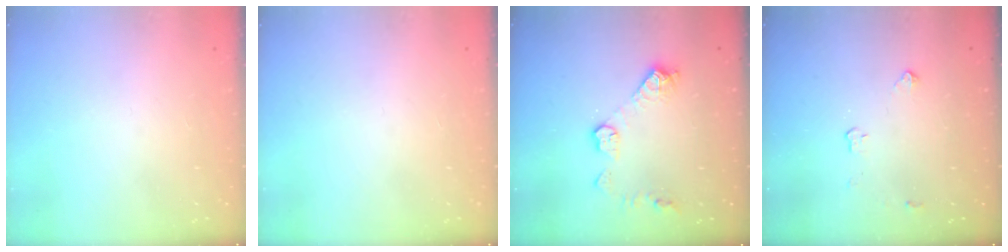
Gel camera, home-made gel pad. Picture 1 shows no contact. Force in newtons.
{"total": 0.0}
{"total": 9.8, "press": 9.8, "slide": 0.5}
{"total": 3.2, "press": 3.1, "slide": 0.5}